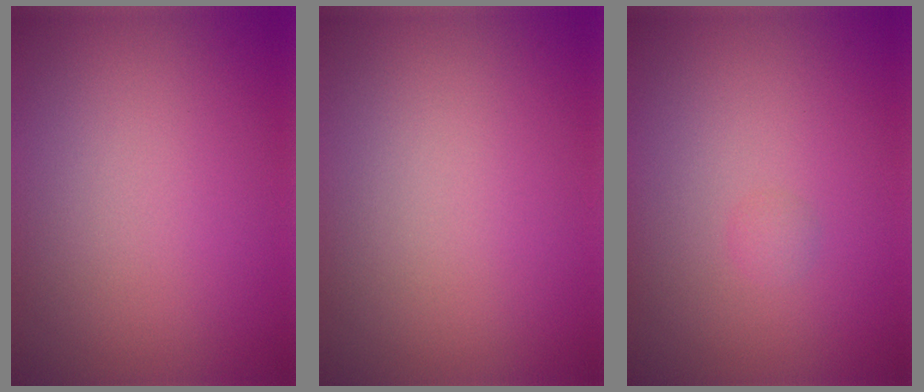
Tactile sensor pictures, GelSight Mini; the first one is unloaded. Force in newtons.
{"total": 0.0}
{"total": 0.6, "press": 0.6, "slide": 0.1}